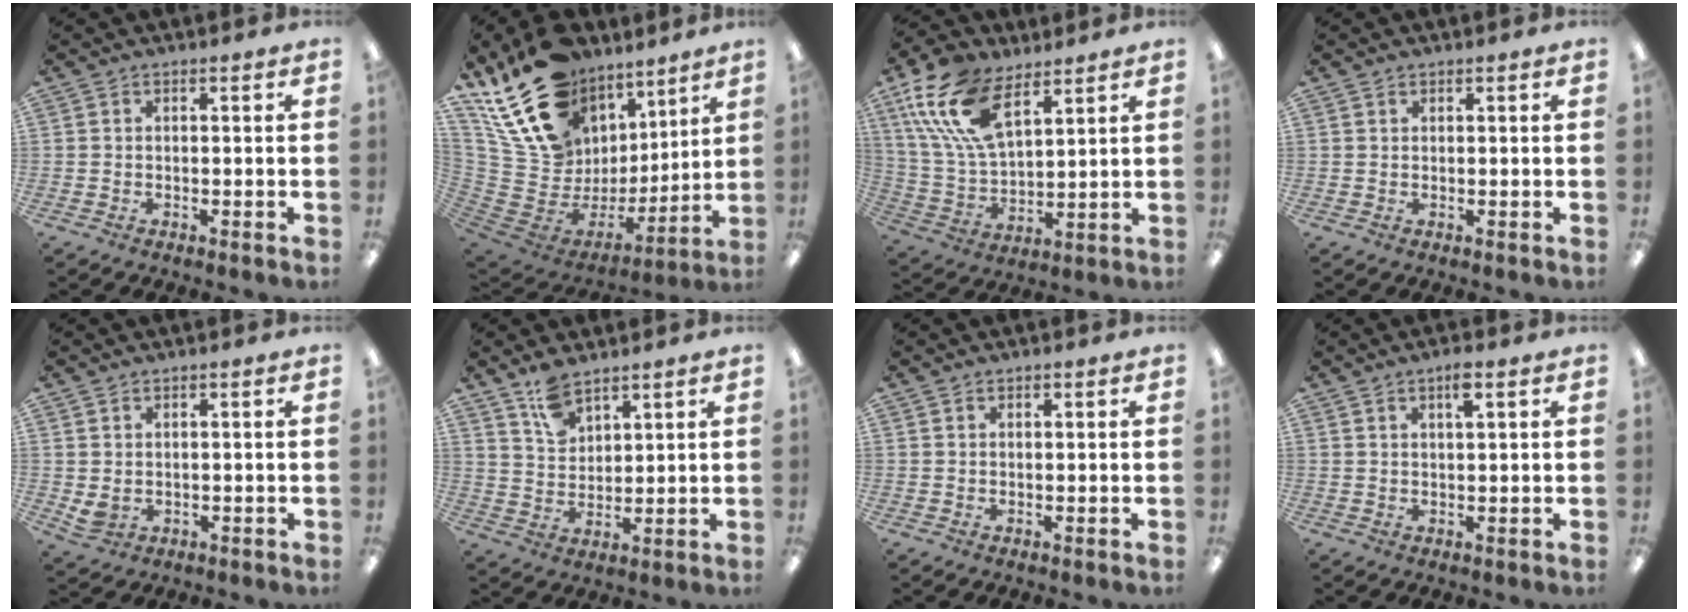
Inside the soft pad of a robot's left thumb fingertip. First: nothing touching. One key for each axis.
{"total": 23.4, "fx": 14.5, "fy": 15.5, "fz": 9.8, "tx": -0.186, "ty": -0.087, "tz": 0.295}
{"total": 18.3, "fx": 9.9, "fy": 9.1, "fz": 12.5, "tx": -0.279, "ty": -0.026, "tz": 0.177}
{"total": 0.6, "fx": 0.5, "fy": 0.3, "fz": 0.2, "tx": -0.005, "ty": 0.002, "tz": 0.008}
{"total": 2.9, "fx": 0.7, "fy": 2.3, "fz": 1.6, "tx": -0.028, "ty": -0.004, "tz": 0.012}
{"total": 7.6, "fx": 5.9, "fy": 3.7, "fz": 3.1, "tx": -0.062, "ty": -0.026, "tz": 0.111}
{"total": 0.7, "fx": 0.5, "fy": 0.4, "fz": 0.3, "tx": -0.006, "ty": 0.003, "tz": 0.009}
{"total": 2.7, "fx": 1.7, "fy": 0.7, "fz": 1.9, "tx": -0.026, "ty": -0.003, "tz": 0.025}